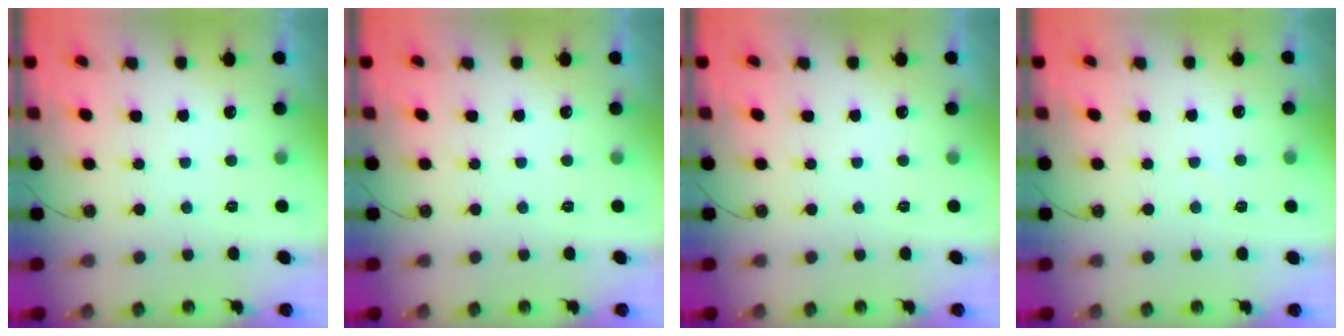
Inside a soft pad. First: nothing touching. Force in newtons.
{"total": 0.0}
{"total": 0.0}
{"total": 2.1, "press": 2.1, "slide": 0.3}